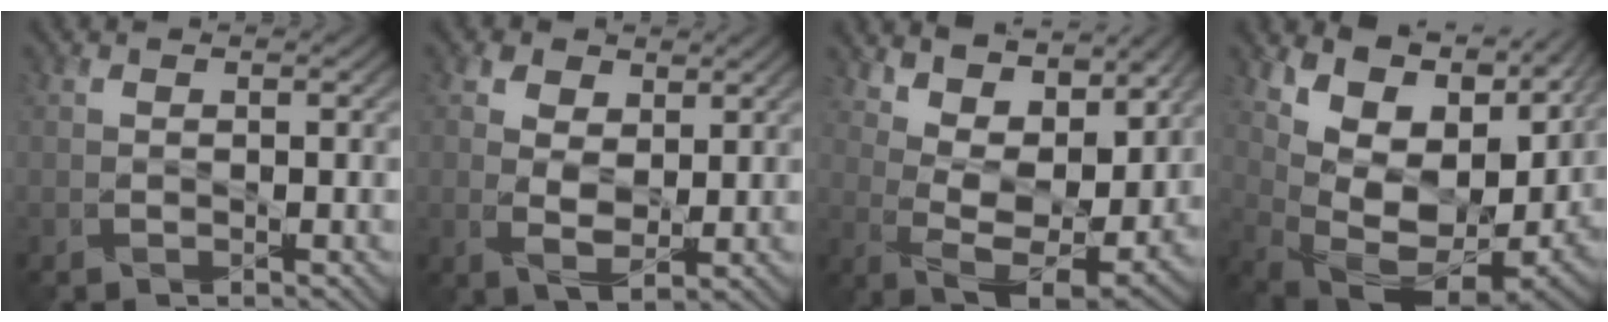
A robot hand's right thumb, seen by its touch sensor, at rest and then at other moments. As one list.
[{"total": 4.1, "force": [1.8, 2.4, 2.8], "torque": [-0.057, -0.007, 0.030]}, {"total": 13.0, "force": [8.8, 4.4, 8.5], "torque": [-0.174, -0.001, 0.133]}, {"total": 15.7, "force": [6.4, 8.0, 11.9], "torque": [-0.187, 0.017, 0.137]}]